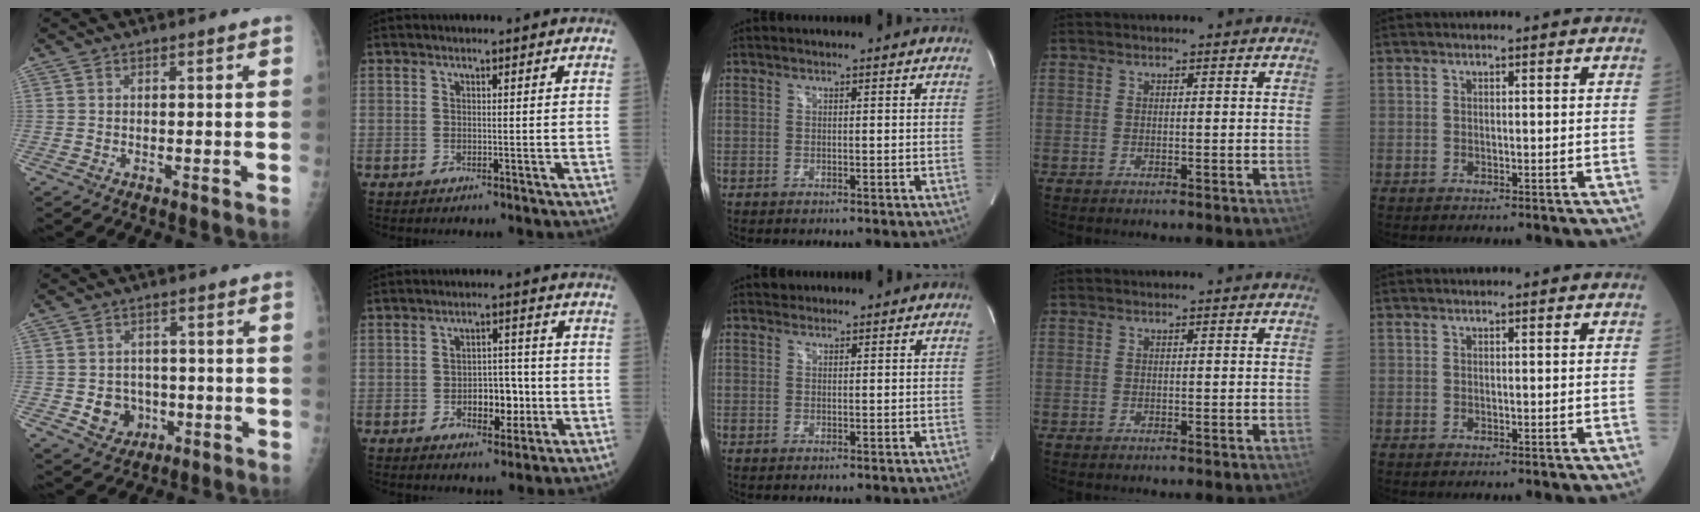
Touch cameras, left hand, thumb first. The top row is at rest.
{"thumb": {"total": 6.4, "force": [-1.4, 5.7, 2.5], "torque": [-0.009, 0.009, -0.014]}, "index": {"total": 5.5, "force": [-1.5, 3.2, 4.3], "torque": [-0.058, 0.009, -0.020]}, "middle": {"total": 0.8, "force": [0.7, 0.4, -0.2], "torque": [-0.001, 0.007, 0.011]}}